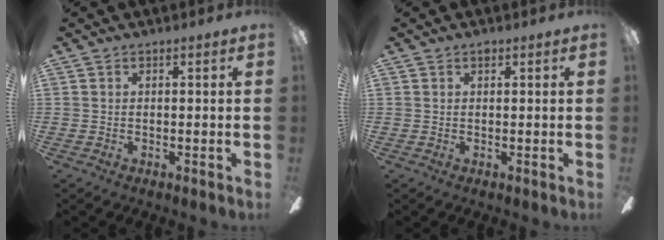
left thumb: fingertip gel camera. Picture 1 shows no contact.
{"total": 0.9, "force": [0.4, 0.5, 0.6], "torque": [-0.012, 0.003, 0.008]}